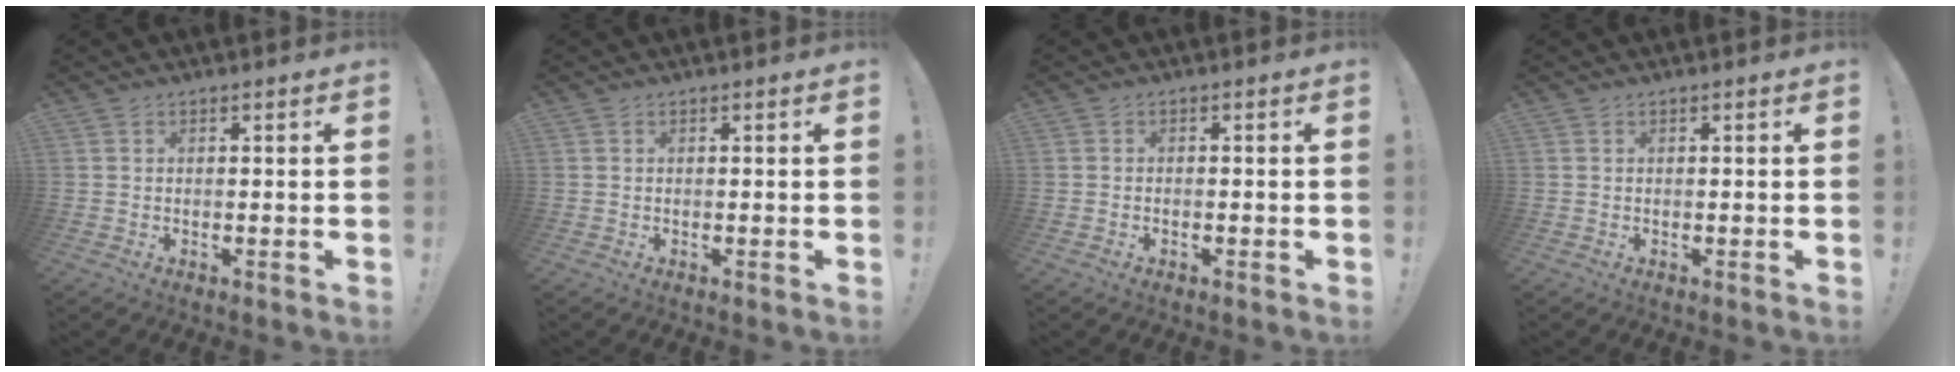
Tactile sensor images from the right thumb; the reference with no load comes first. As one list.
[{"total": 0.0}, {"total": 0.7, "force": [-0.4, 0.4, 0.4], "torque": [-0.005, 0.002, -0.008]}, {"total": 0.0}]